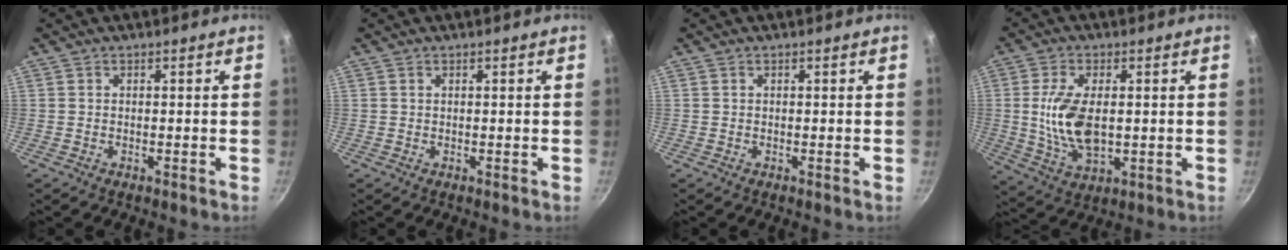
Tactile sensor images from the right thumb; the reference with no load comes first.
{"total": 0.0}
{"total": 0.0}
{"total": 11.4, "force": [0.3, 6.0, 9.7], "torque": [-0.185, -0.007, 0.010]}